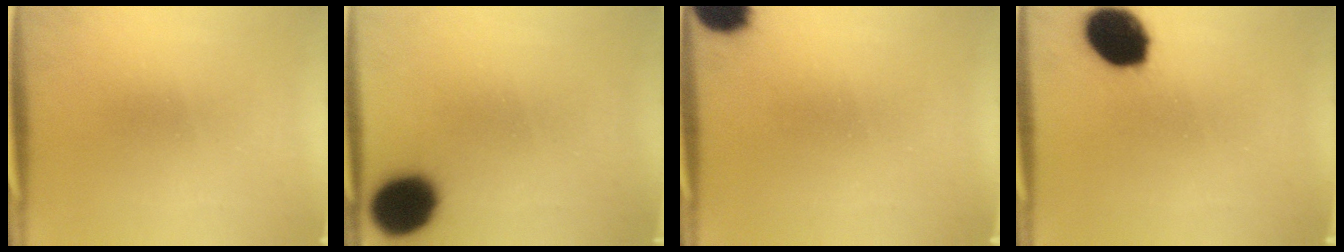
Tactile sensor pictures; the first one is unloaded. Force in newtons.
{"total": 13.7}
{"total": 8.9}
{"total": 13.8}